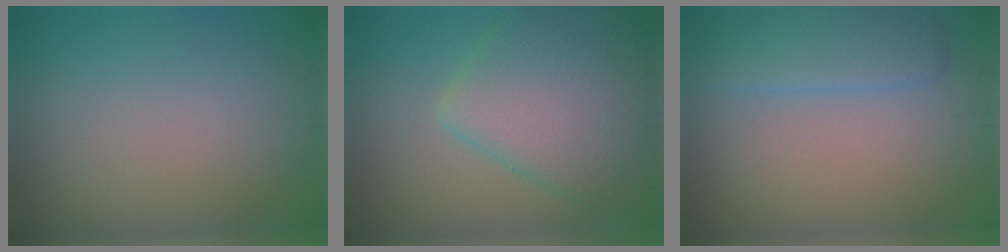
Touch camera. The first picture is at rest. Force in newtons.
{"total": 8.1, "press": 8.1, "slide": 0.3}
{"total": 3.9, "press": 3.9, "slide": 0.3}